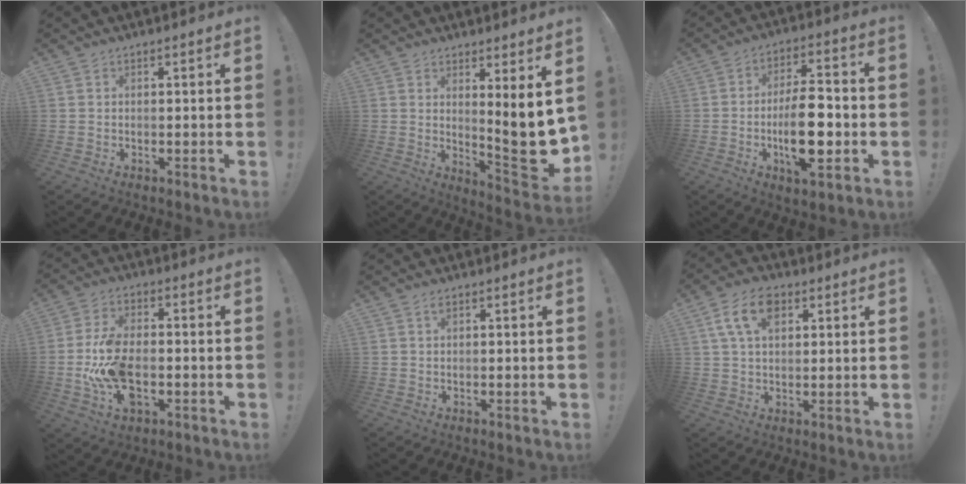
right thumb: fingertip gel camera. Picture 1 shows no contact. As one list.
[{"total": 10.6, "force": [2.4, 1.9, 10.2], "torque": [-0.119, -0.052, 0.039]}, {"total": 15.7, "force": [-3.4, 6.3, 14.0], "torque": [-0.261, 0.007, -0.062]}, {"total": 13.8, "force": [-3.0, 8.2, 10.7], "torque": [-0.208, 0.000, -0.053]}, {"total": 0.9, "force": [0.6, 0.2, 0.7], "torque": [-0.002, -0.006, 0.008]}, {"total": 10.4, "force": [4.1, 6.3, 7.2], "torque": [-0.128, 0.003, 0.076]}]